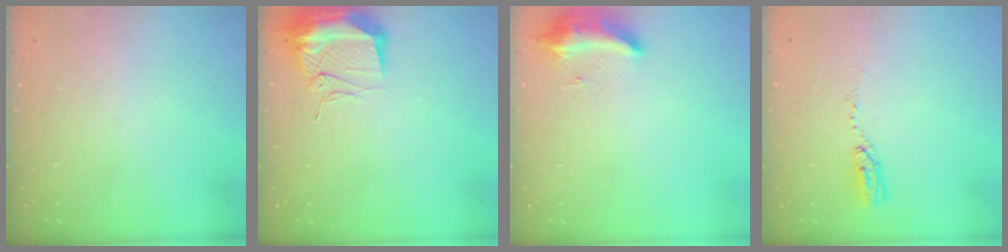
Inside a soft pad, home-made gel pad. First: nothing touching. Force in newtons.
{"total": 13.6, "press": 13.3, "slide": 2.8}
{"total": 9.1, "press": 9.1, "slide": 0.0}
{"total": 4.8, "press": 4.7, "slide": 0.4}